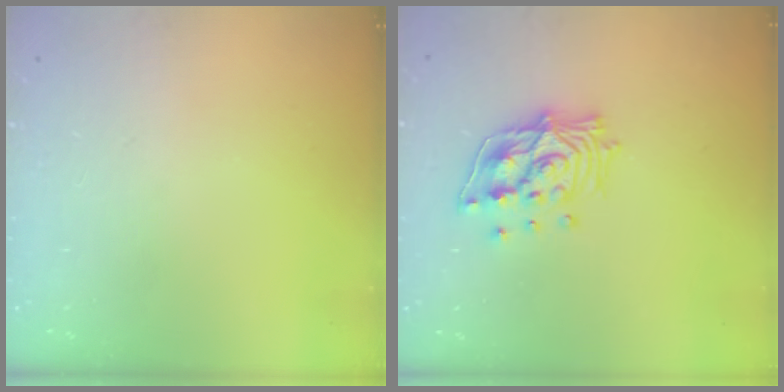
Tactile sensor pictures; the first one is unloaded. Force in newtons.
{"total": 14.0, "press": 13.9, "slide": 1.7}